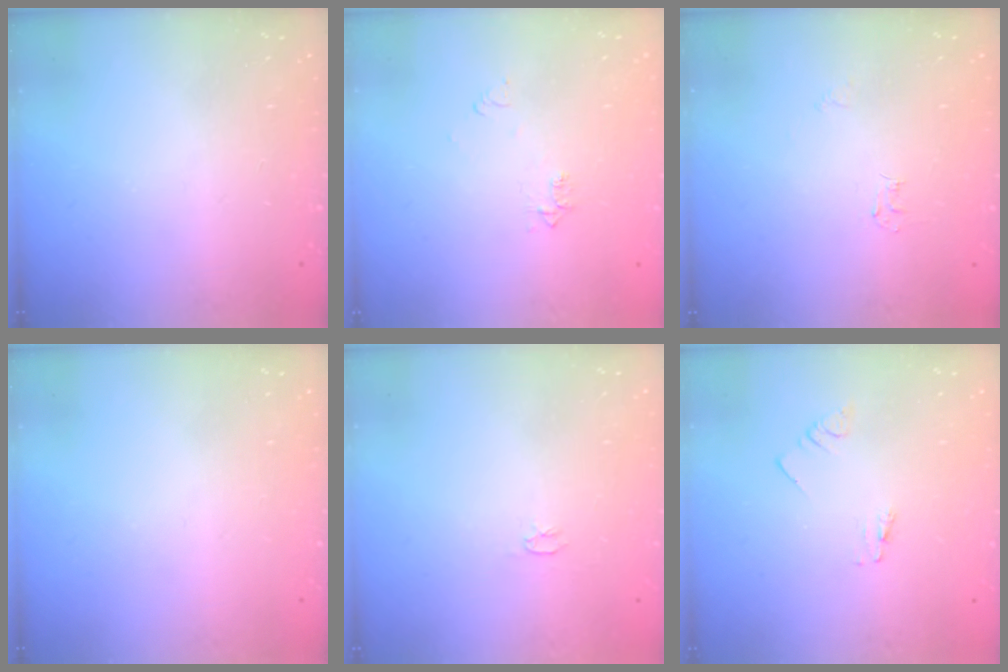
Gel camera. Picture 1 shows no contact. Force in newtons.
{"total": 4.7, "press": 4.6, "slide": 0.6}
{"total": 2.7, "press": 2.7, "slide": 0.4}
{"total": 0.0}
{"total": 2.5, "press": 2.5, "slide": 0.3}
{"total": 0.0}